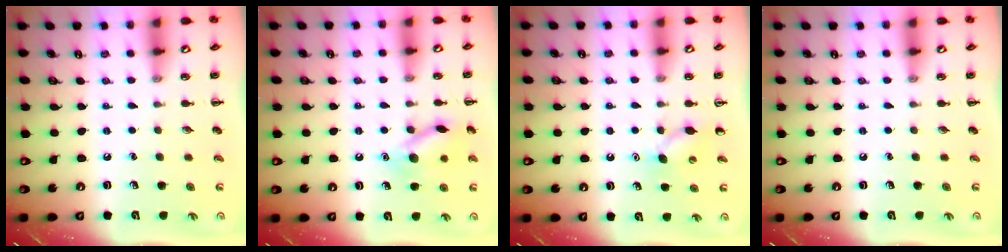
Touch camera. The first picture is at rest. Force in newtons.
{"total": 13.0, "press": 13.0, "slide": 0.8}
{"total": 6.7, "press": 6.4, "slide": 1.7}
{"total": 0.0}